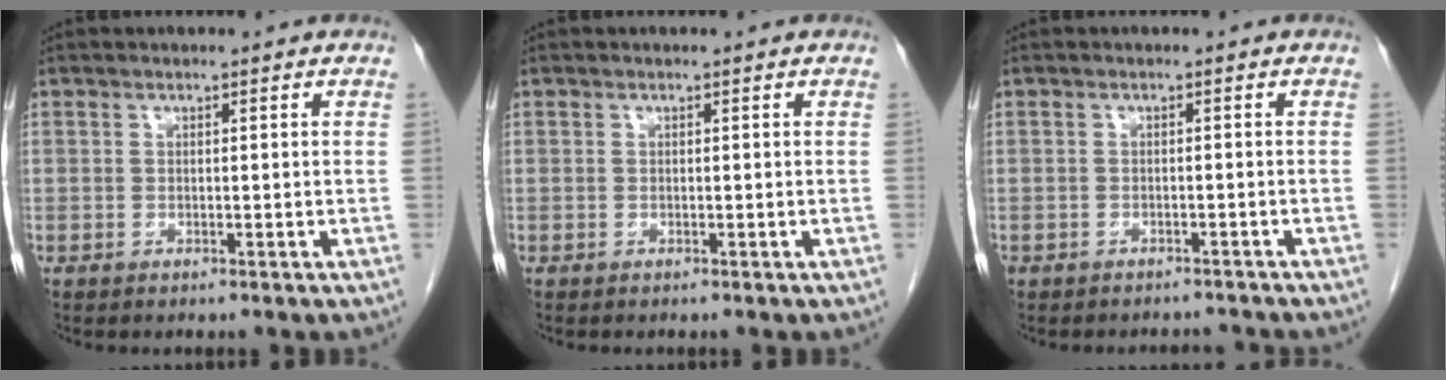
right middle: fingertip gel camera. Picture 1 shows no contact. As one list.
[{"total": 0.0}, {"total": 3.6, "force": [-3.3, 1.4, 0.0], "torque": [0.003, 0.003, -0.046]}]